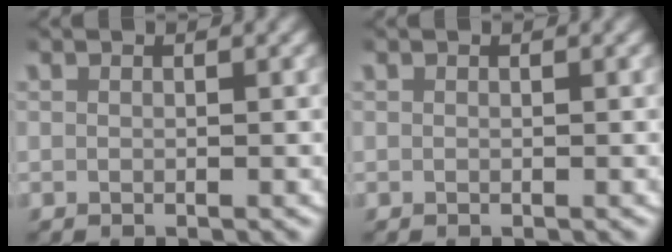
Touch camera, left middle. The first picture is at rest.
{"total": 0.0}